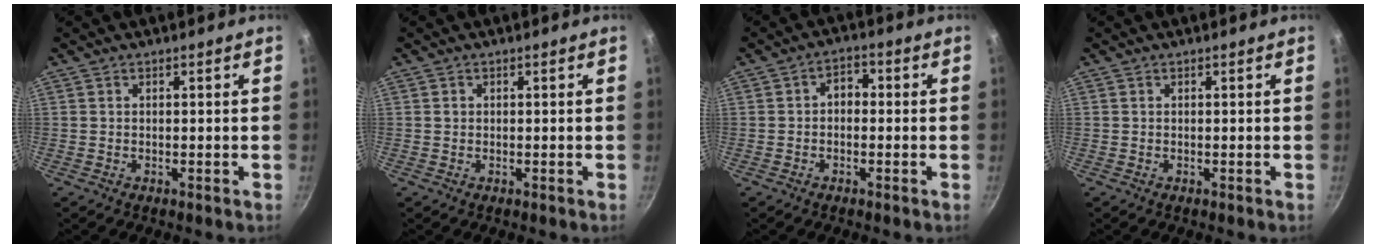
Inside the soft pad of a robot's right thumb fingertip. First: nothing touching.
{"total": 0.6, "force": [0.1, 0.6, 0.2], "torque": [0.001, 0.002, 0.002]}
{"total": 3.4, "force": [-0.3, 2.4, 2.3], "torque": [-0.020, 0.016, -0.017]}
{"total": 0.0}